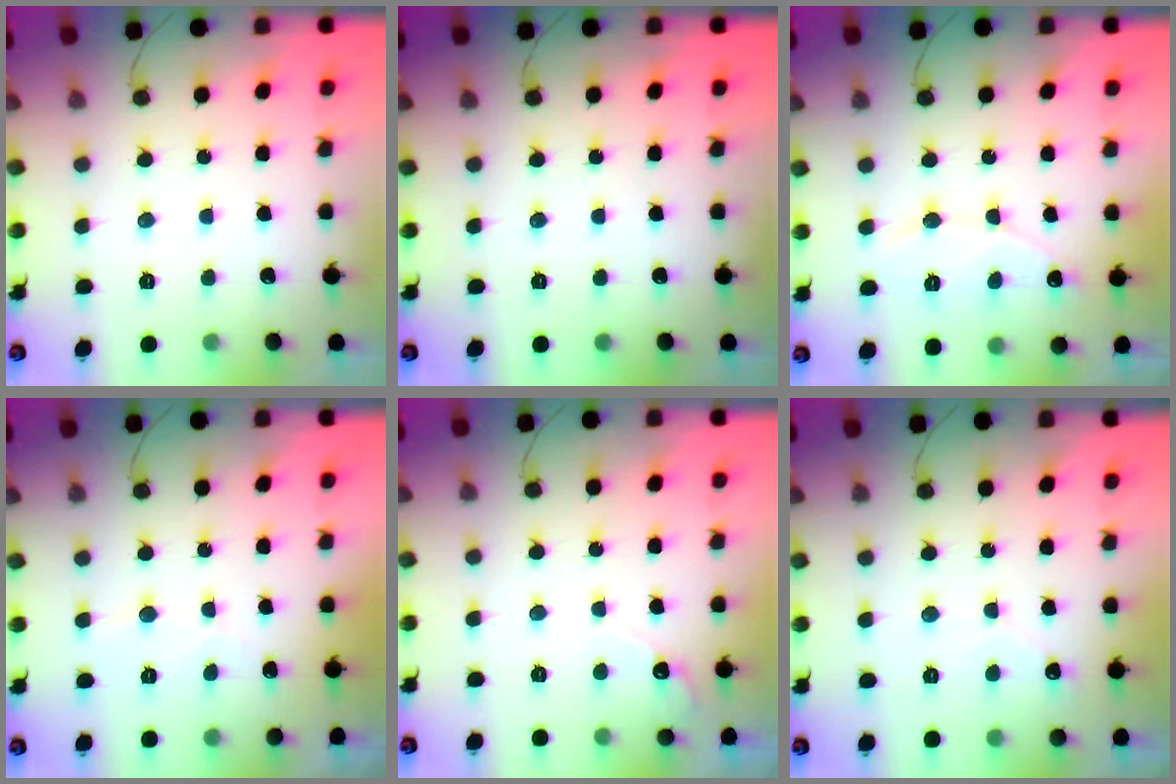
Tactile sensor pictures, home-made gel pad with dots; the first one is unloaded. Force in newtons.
{"total": 0.0}
{"total": 6.5, "press": 6.5, "slide": 0.5}
{"total": 2.6, "press": 2.6, "slide": 0.2}
{"total": 3.8, "press": 3.8, "slide": 0.3}
{"total": 1.6, "press": 1.6, "slide": 0.2}